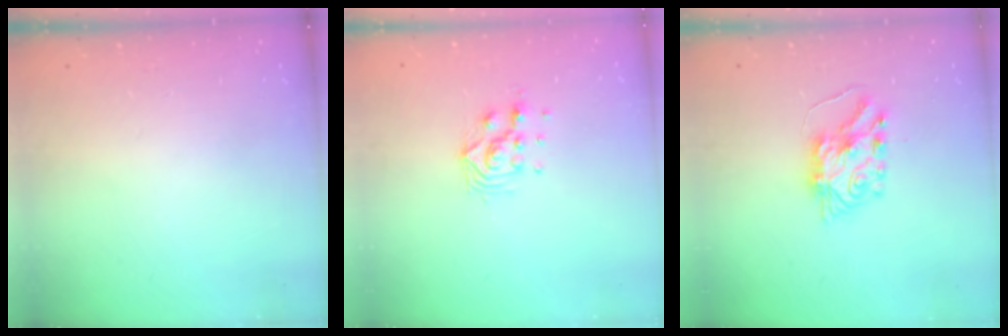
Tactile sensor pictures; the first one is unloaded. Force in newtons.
{"total": 8.6, "press": 8.6, "slide": 0.7}
{"total": 7.8, "press": 7.7, "slide": 0.6}